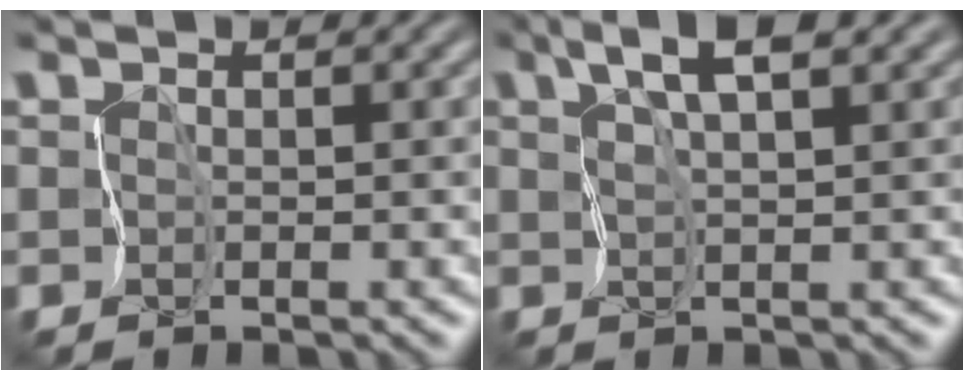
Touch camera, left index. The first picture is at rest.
{"total": 3.5, "force": [2.0, 0.6, 2.8], "torque": [-0.058, 0.005, 0.036]}